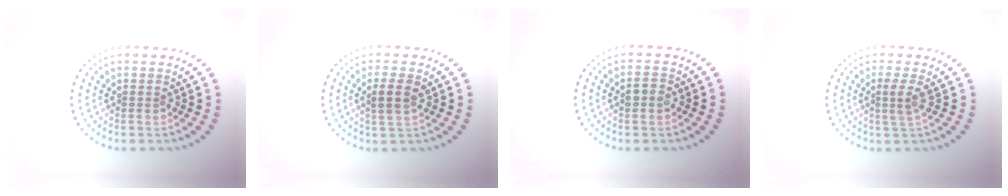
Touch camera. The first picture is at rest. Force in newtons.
{"total": 2.4, "press": 2.3, "slide": 0.7}
{"total": 1.5, "press": 1.5, "slide": 0.1}
{"total": 1.8, "press": 1.4, "slide": 1.2}